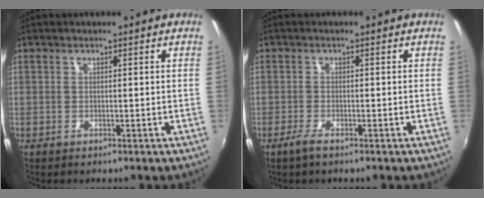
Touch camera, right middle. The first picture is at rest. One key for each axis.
{"total": 2.1, "fx": -1.6, "fy": 0.2, "fz": 1.4, "tx": -0.035, "ty": -0.006, "tz": -0.033}